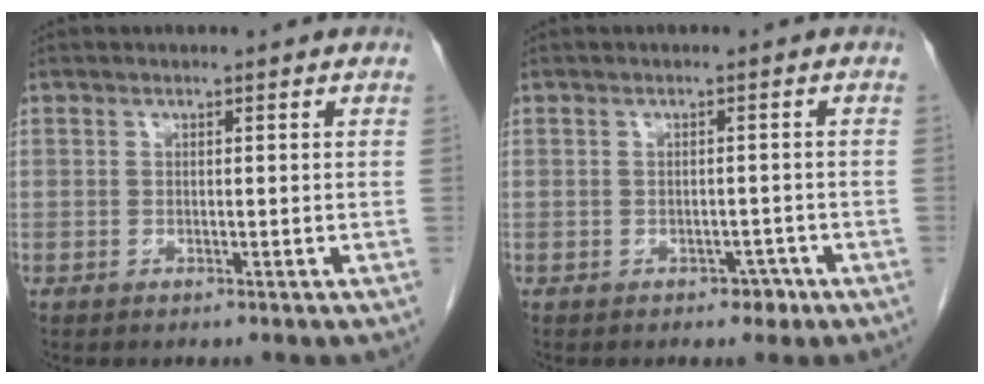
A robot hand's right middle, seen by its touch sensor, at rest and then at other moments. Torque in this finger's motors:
{"motor_torque": [0.17, -0.44, -0.01, 0.00]}